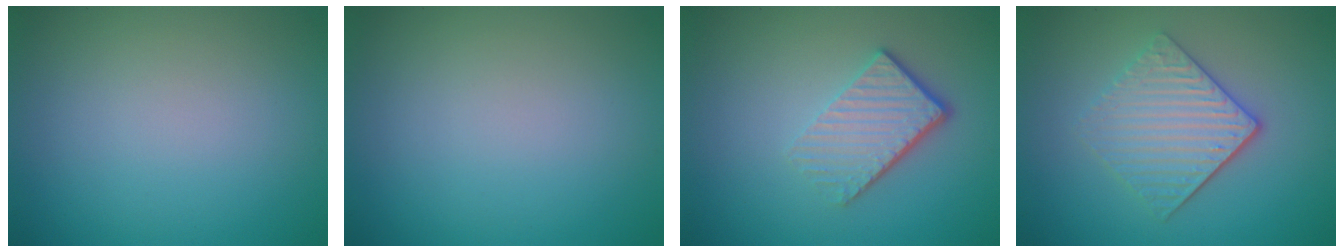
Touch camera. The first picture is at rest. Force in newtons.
{"total": 0.0}
{"total": 4.3, "press": 2.9, "slide": 3.2}
{"total": 4.1, "press": 3.4, "slide": 2.3}